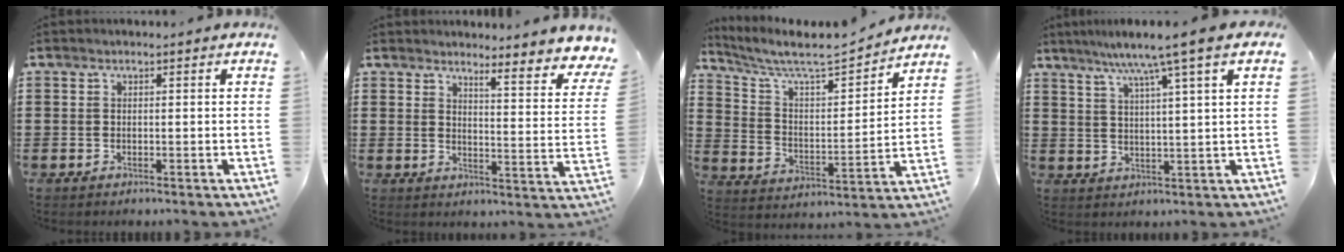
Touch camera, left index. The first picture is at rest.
{"total": 4.2, "force": [3.8, -0.3, 1.8], "torque": [-0.038, -0.036, 0.054]}
{"total": 6.8, "force": [6.1, 0.6, 2.9], "torque": [-0.084, -0.045, 0.099]}
{"total": 7.3, "force": [4.9, -0.5, 5.4], "torque": [-0.119, -0.014, 0.079]}